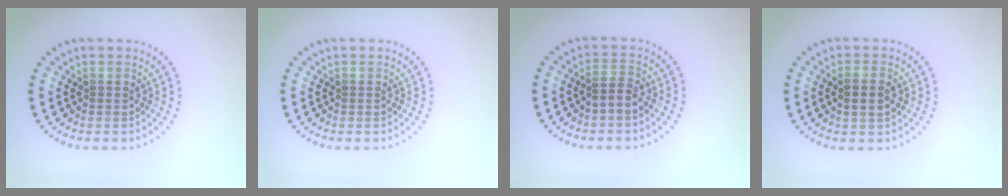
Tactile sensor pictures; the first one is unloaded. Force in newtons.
{"total": 0.0}
{"total": 1.7, "press": 1.6, "slide": 0.8}
{"total": 2.3, "press": 2.2, "slide": 0.6}